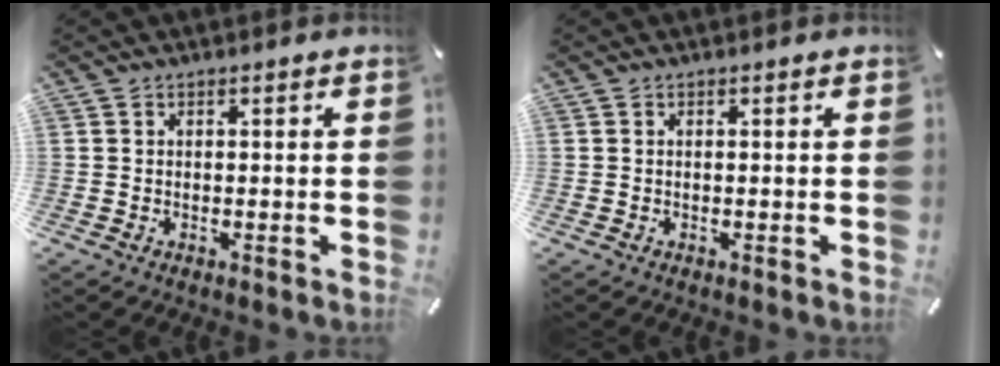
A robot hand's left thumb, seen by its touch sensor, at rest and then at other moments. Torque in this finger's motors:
{"motor_torque": [0.05, 0.05, 0.00, 0.00, 0.00]}